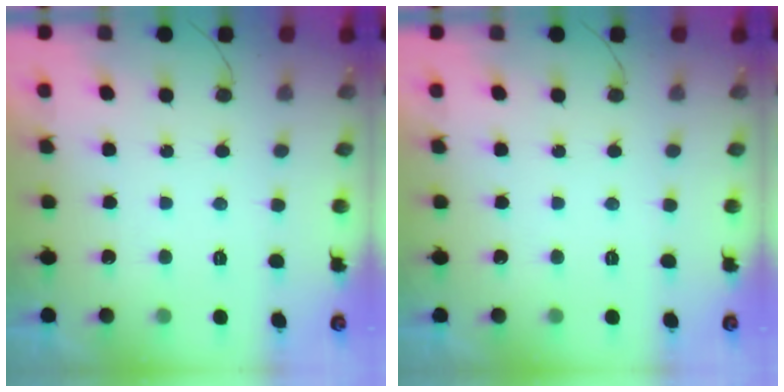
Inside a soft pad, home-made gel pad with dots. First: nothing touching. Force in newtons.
{"total": 0.0}